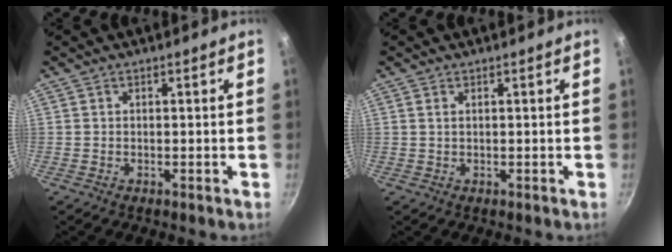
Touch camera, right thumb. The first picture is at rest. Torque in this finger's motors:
{"motor_torque": [-0.28, 0.10, 0.02, 0.53, -0.03]}